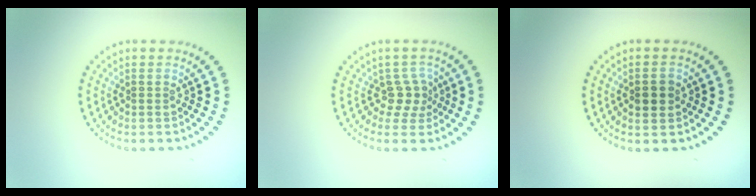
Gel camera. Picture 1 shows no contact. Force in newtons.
{"total": 2.3, "press": 1.6, "slide": 1.6}
{"total": 1.9, "press": 1.9, "slide": 0.1}